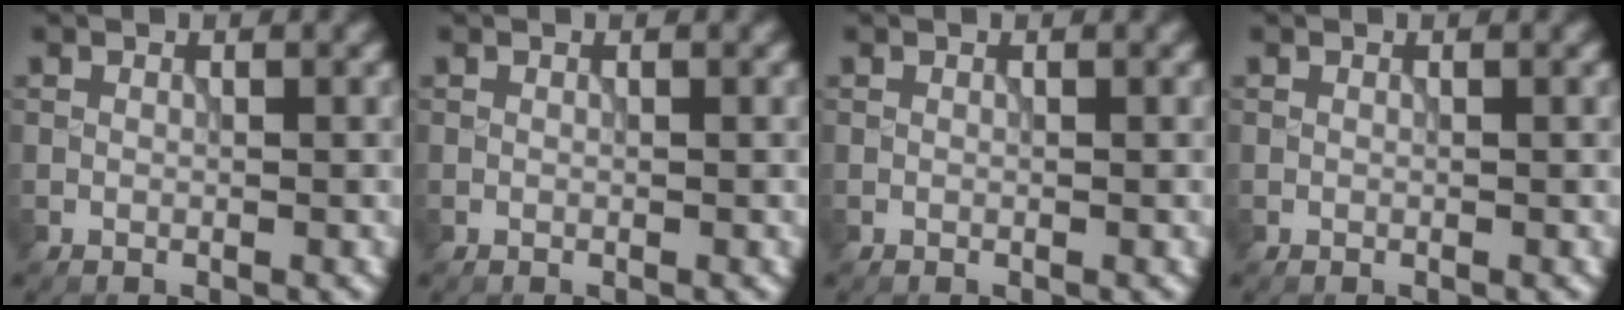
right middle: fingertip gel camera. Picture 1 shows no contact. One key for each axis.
{"total": 0.0}
{"total": 0.0}
{"total": 0.0}